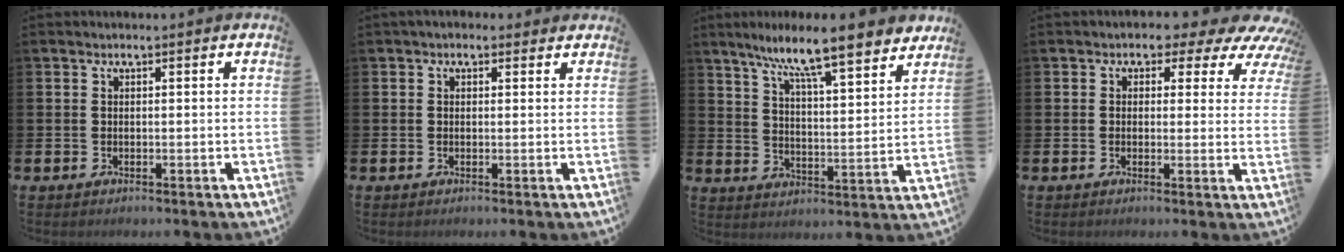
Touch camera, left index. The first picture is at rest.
{"total": 1.0, "force": [0.5, 0.7, 0.4], "torque": [-0.002, 0.009, 0.007]}
{"total": 9.8, "force": [8.6, 0.8, 4.6], "torque": [-0.100, -0.055, 0.144]}
{"total": 2.7, "force": [1.4, 2.0, 1.0], "torque": [-0.020, -0.017, 0.010]}